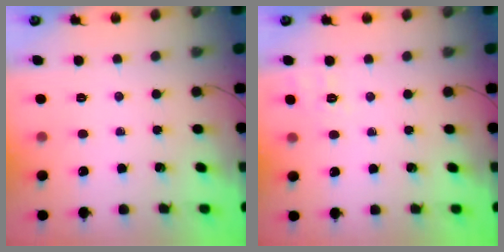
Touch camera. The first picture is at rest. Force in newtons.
{"total": 2.6, "press": 1.6, "slide": 2.1}